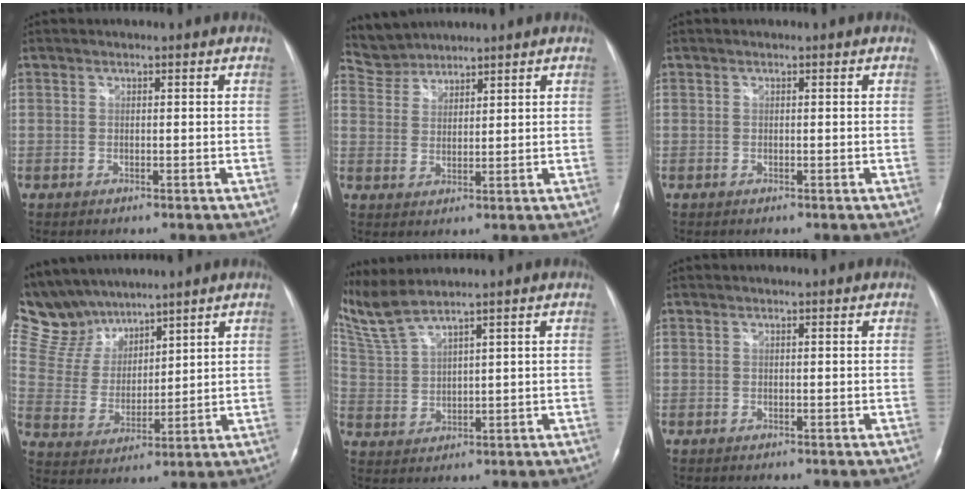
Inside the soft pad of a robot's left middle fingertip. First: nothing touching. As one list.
[{"total": 4.5, "force": [4.3, 0.9, -0.7], "torque": [0.006, 0.017, 0.089]}, {"total": 0.0}, {"total": 10.9, "force": [10.0, 3.9, 1.7], "torque": [-0.054, 0.021, 0.212]}, {"total": 5.9, "force": [4.8, 0.1, 3.3], "torque": [-0.094, 0.017, 0.113]}, {"total": 0.0}]